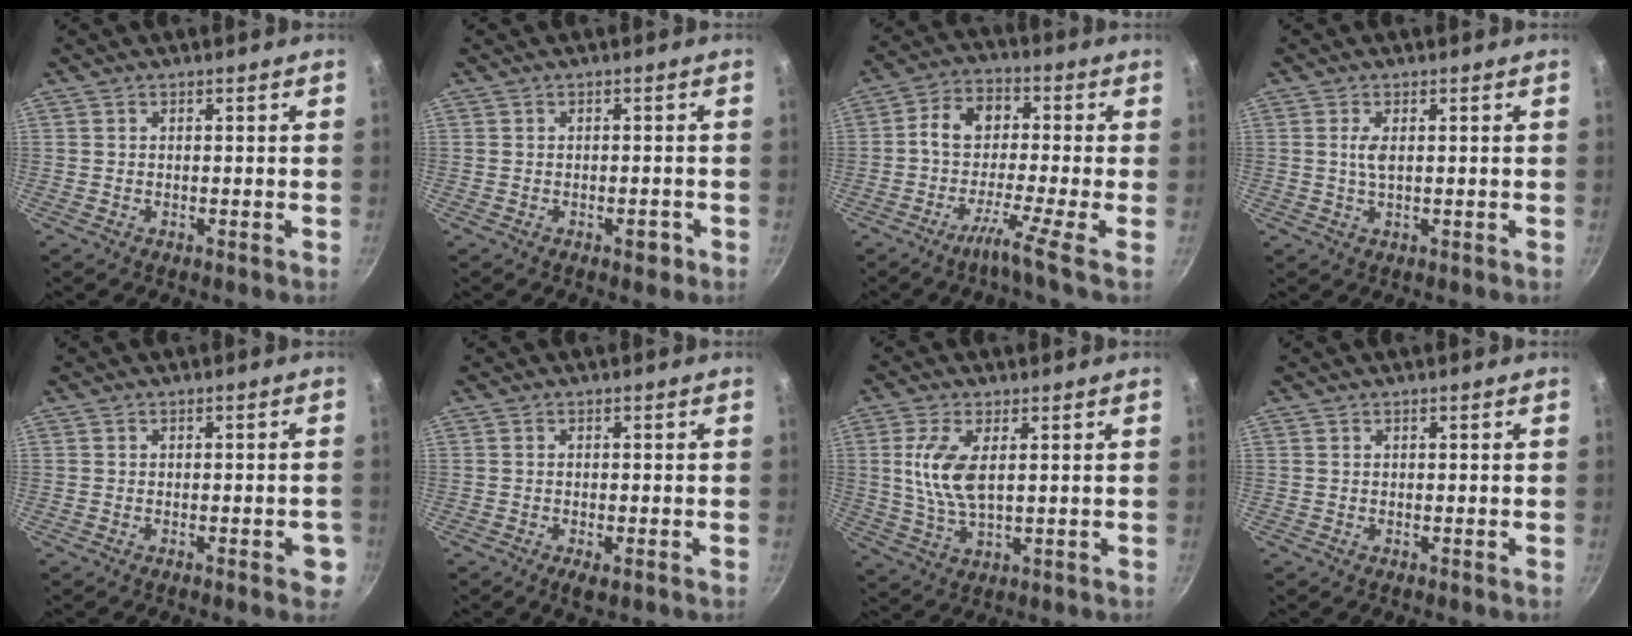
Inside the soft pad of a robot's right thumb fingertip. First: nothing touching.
{"total": 2.1, "force": [-1.1, 1.1, 1.4], "torque": [-0.010, 0.015, -0.010]}
{"total": 8.7, "force": [-3.7, 2.0, 7.6], "torque": [-0.145, 0.032, -0.091]}
{"total": 2.4, "force": [0.4, 0.8, 2.2], "torque": [-0.049, 0.000, 0.009]}
{"total": 3.4, "force": [-1.4, 1.3, 2.8], "torque": [-0.019, 0.009, -0.019]}
{"total": 2.4, "force": [-1.1, 0.8, 2.0], "torque": [-0.044, -0.005, -0.021]}
{"total": 8.7, "force": [1.7, 3.8, 7.6], "torque": [-0.158, -0.004, 0.037]}
{"total": 0.0}